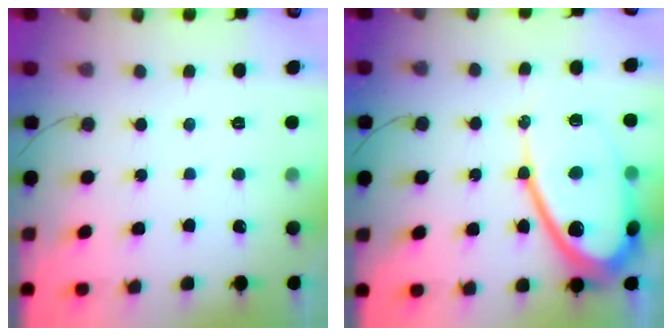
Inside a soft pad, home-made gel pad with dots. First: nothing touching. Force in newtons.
{"total": 16.8, "press": 16.7, "slide": 1.6}